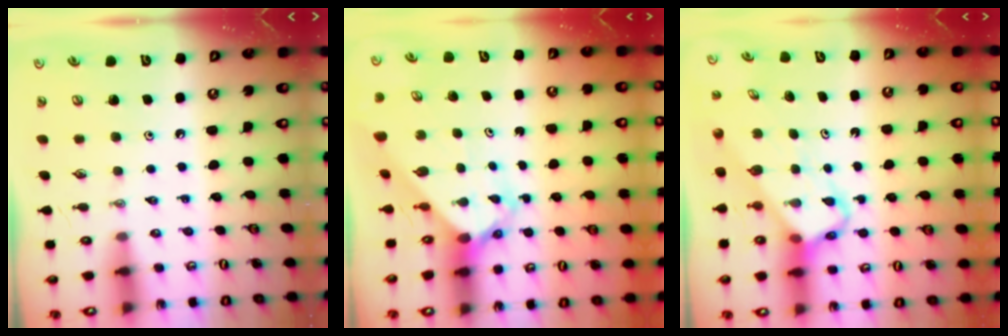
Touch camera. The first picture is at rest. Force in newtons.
{"total": 2.7, "press": 2.7, "slide": 0.2}
{"total": 3.9, "press": 3.8, "slide": 0.3}